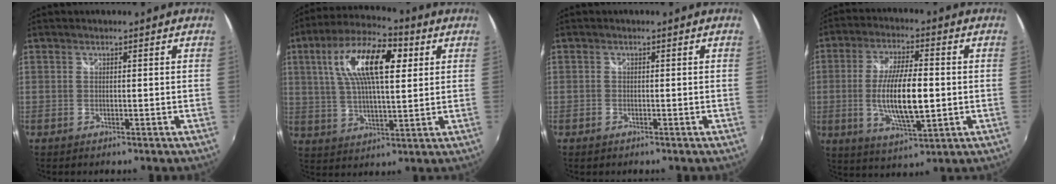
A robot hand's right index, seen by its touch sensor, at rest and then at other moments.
{"total": 15.9, "force": [5.1, 5.9, 13.9], "torque": [-0.256, 0.027, 0.083]}
{"total": 1.0, "force": [-0.6, 0.7, 0.4], "torque": [-0.008, -0.001, -0.010]}
{"total": 12.9, "force": [-1.3, 3.8, 12.3], "torque": [-0.234, -0.009, -0.018]}